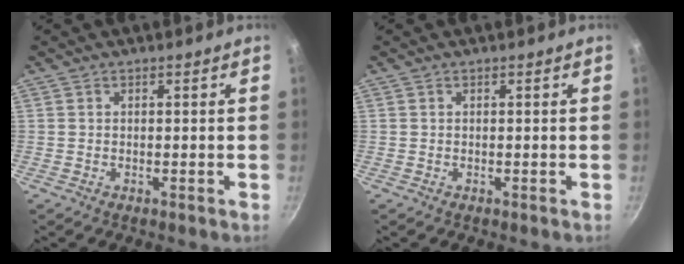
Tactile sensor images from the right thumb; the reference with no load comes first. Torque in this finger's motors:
{"motor_torque": [-0.01, 0.00, 0.04, 0.05, 0.00]}